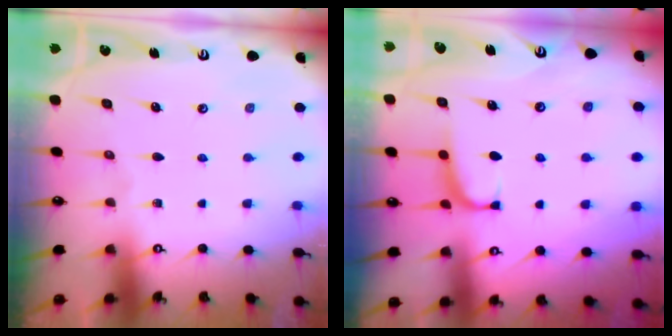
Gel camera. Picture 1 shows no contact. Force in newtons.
{"total": 1.4, "press": 1.2, "slide": 0.7}